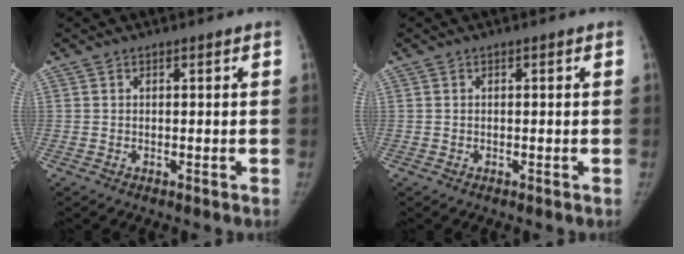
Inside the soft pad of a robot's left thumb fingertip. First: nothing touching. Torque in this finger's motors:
{"motor_torque": [0.01, -0.12, 0.24, -0.53, 0.03]}